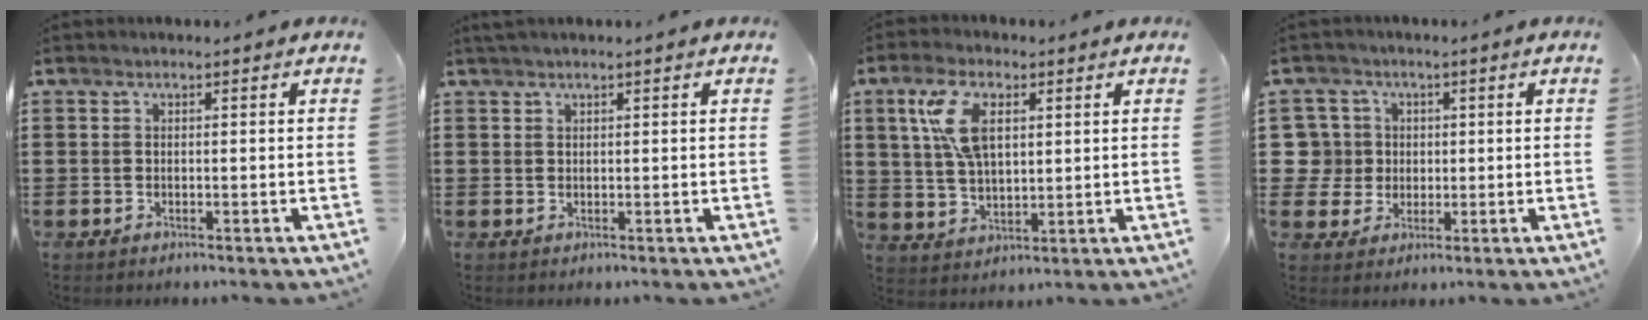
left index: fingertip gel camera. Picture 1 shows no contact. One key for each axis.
{"total": 0.7, "fx": 0.5, "fy": -0.1, "fz": 0.5, "tx": -0.009, "ty": -0.001, "tz": 0.010}
{"total": 8.5, "fx": 3.1, "fy": 4.3, "fz": 6.7, "tx": -0.159, "ty": 0.008, "tz": 0.050}
{"total": 5.8, "fx": 0.6, "fy": 5.7, "fz": 0.7, "tx": -0.056, "ty": 0.011, "tz": 0.008}